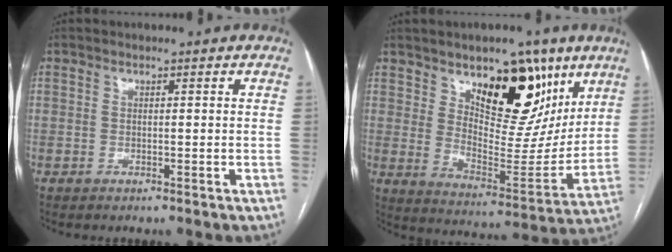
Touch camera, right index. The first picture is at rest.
{"total": 16.3, "force": [9.3, 7.4, 11.2], "torque": [-0.139, -0.008, 0.153]}